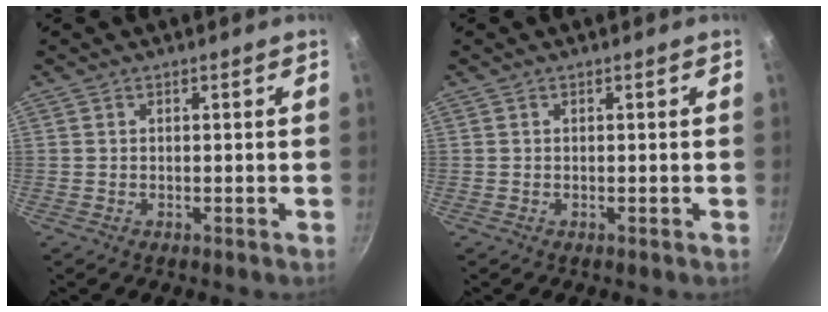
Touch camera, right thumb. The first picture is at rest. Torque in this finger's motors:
{"motor_torque": [-0.24, 0.21, -0.01, 0.01, 0.01]}